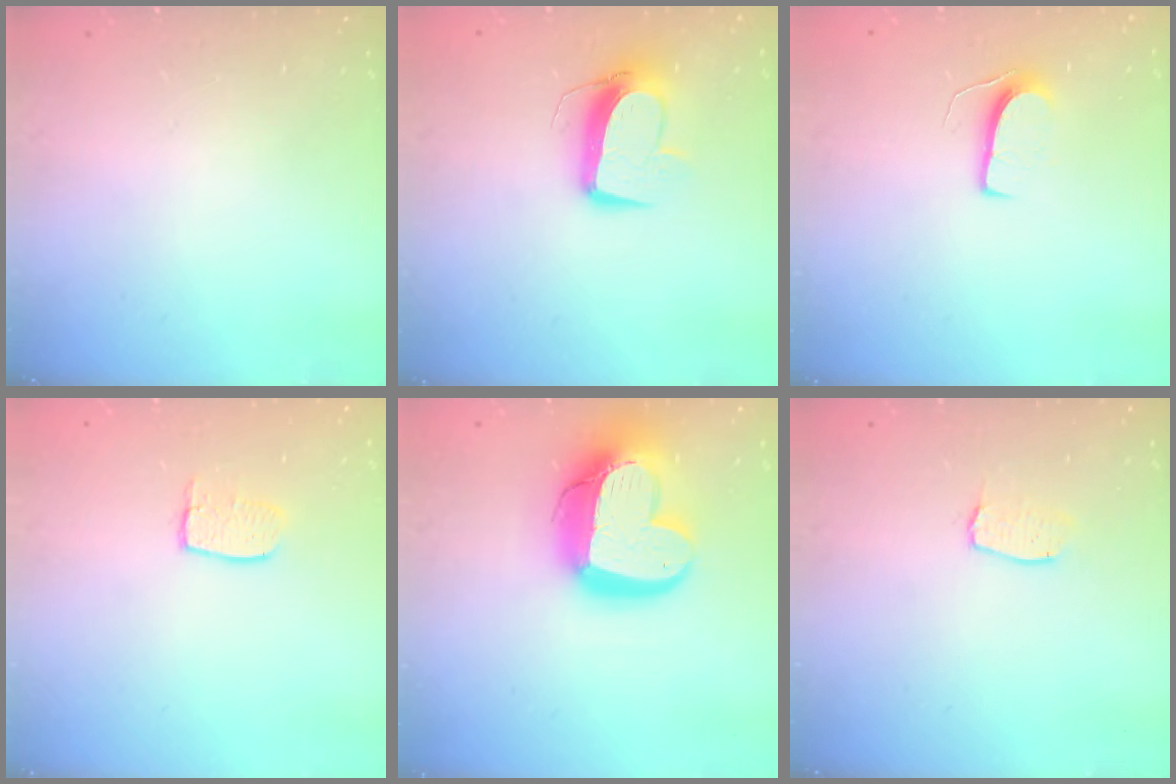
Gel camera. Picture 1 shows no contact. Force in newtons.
{"total": 10.4, "press": 10.3, "slide": 1.0}
{"total": 6.5, "press": 6.5, "slide": 0.4}
{"total": 6.0, "press": 6.0, "slide": 0.5}
{"total": 21.9, "press": 21.8, "slide": 2.2}
{"total": 4.0, "press": 4.0, "slide": 0.3}